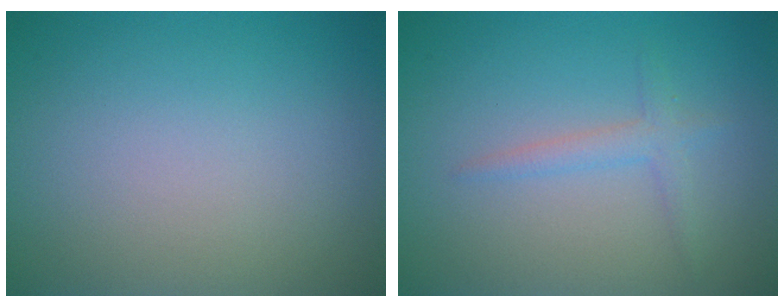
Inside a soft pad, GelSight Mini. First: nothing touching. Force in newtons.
{"total": 1.6, "press": 1.6, "slide": 0.1}